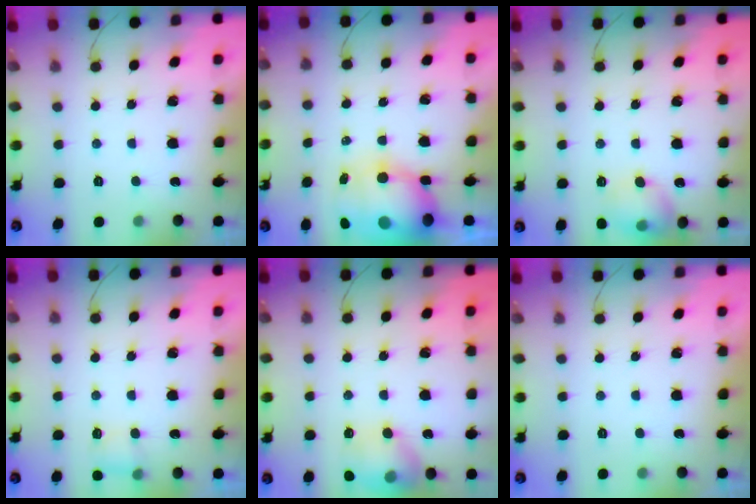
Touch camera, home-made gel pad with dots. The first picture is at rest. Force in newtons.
{"total": 13.2, "press": 12.9, "slide": 2.8}
{"total": 10.0, "press": 9.9, "slide": 1.4}
{"total": 3.8, "press": 3.5, "slide": 1.3}
{"total": 14.7, "press": 14.6, "slide": 1.3}
{"total": 0.0}